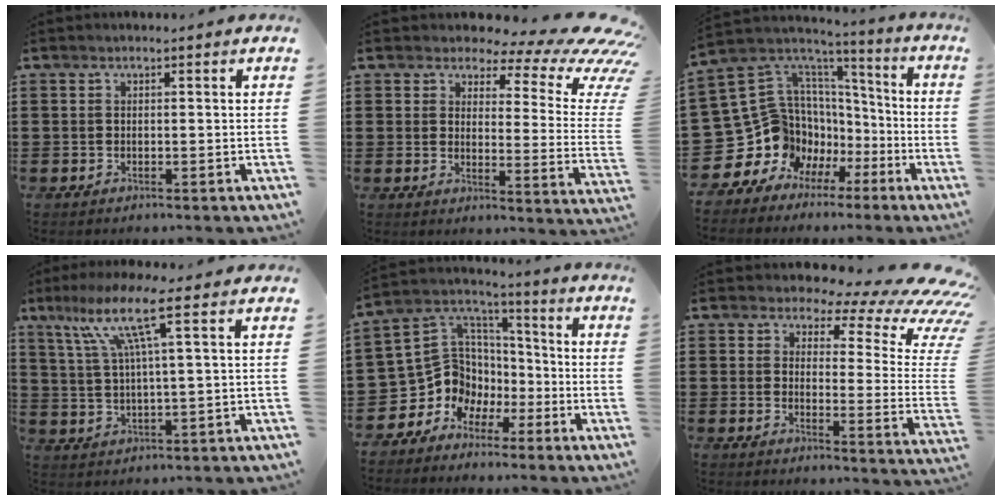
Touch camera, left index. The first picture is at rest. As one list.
[{"total": 6.6, "force": [4.4, 2.3, 4.4], "torque": [-0.079, -0.034, 0.072]}, {"total": 12.1, "force": [-3.4, 11.3, 2.4], "torque": [-0.125, -0.045, -0.035]}, {"total": 9.6, "force": [4.4, 0.5, 8.5], "torque": [-0.182, -0.002, 0.070]}, {"total": 9.3, "force": [-2.5, 8.6, 2.4], "torque": [-0.101, -0.014, -0.045]}, {"total": 7.5, "force": [5.1, 2.5, 4.9], "torque": [-0.082, -0.045, 0.084]}]